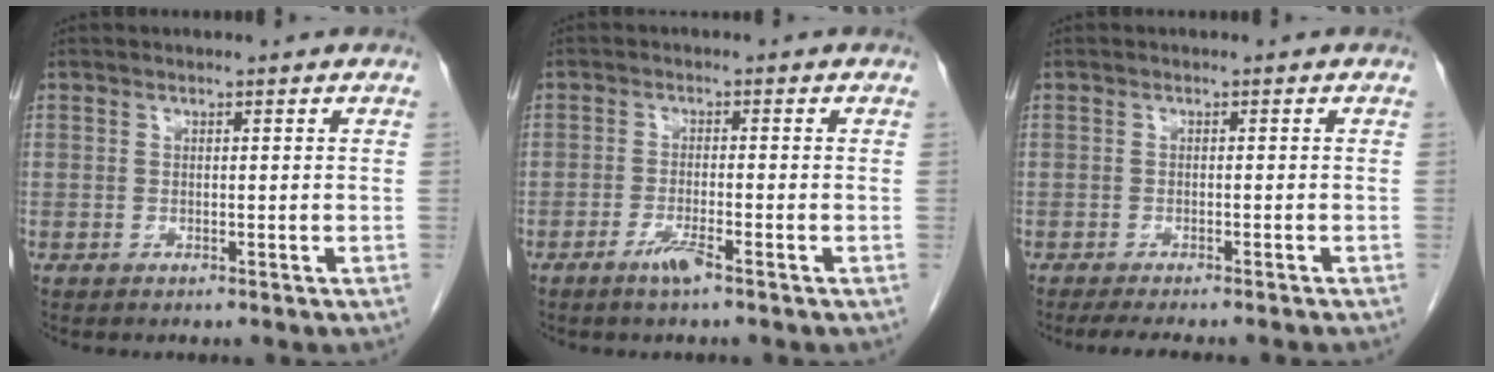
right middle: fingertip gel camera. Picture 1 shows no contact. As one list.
[{"total": 3.1, "force": [-2.1, 0.0, 2.3], "torque": [-0.047, -0.004, -0.041]}, {"total": 8.5, "force": [-7.4, 0.8, 4.0], "torque": [-0.049, -0.016, -0.099]}]